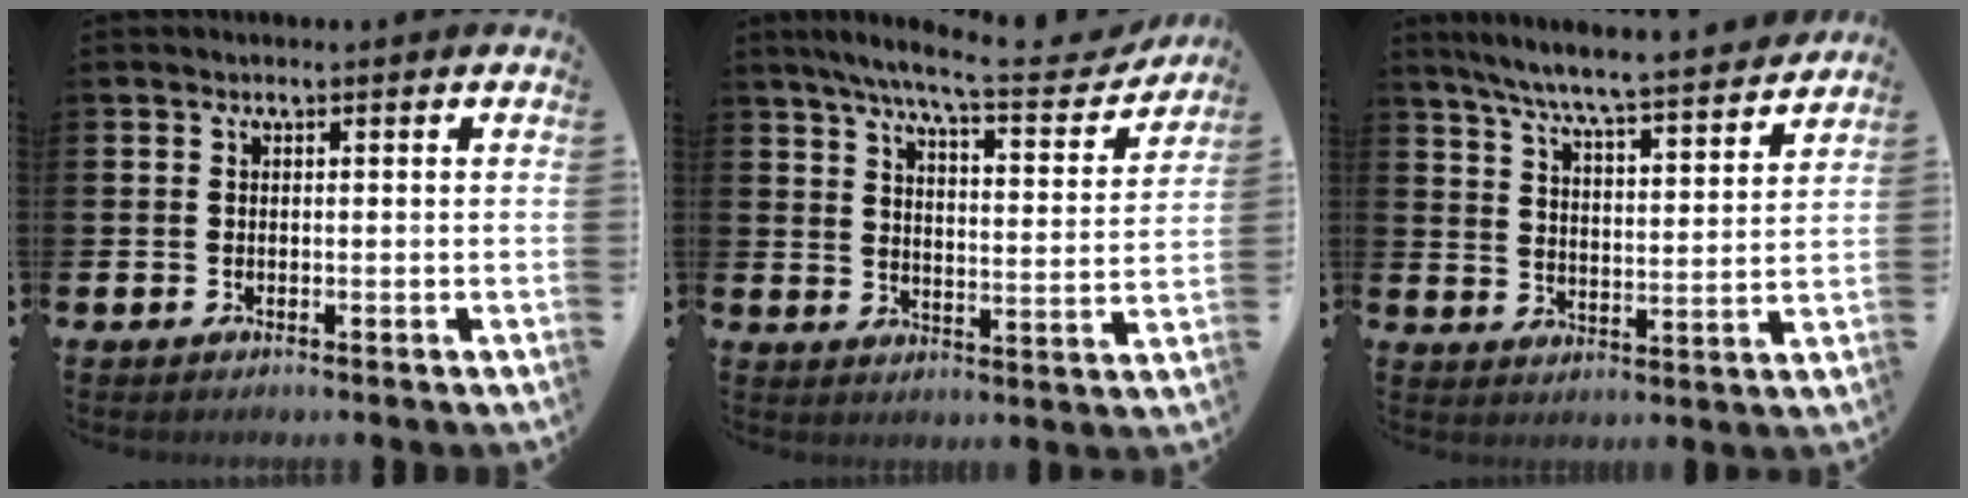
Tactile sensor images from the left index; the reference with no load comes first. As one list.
[{"total": 8.3, "force": [7.4, 0.6, 3.6], "torque": [-0.082, -0.051, 0.122]}, {"total": 7.7, "force": [7.2, -0.1, 2.6], "torque": [-0.078, -0.054, 0.123]}]